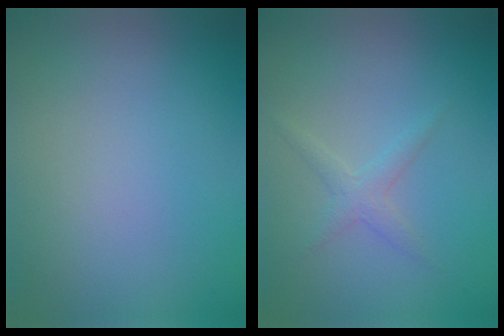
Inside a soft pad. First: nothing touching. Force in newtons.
{"total": 1.5, "press": 1.5, "slide": 0.1}